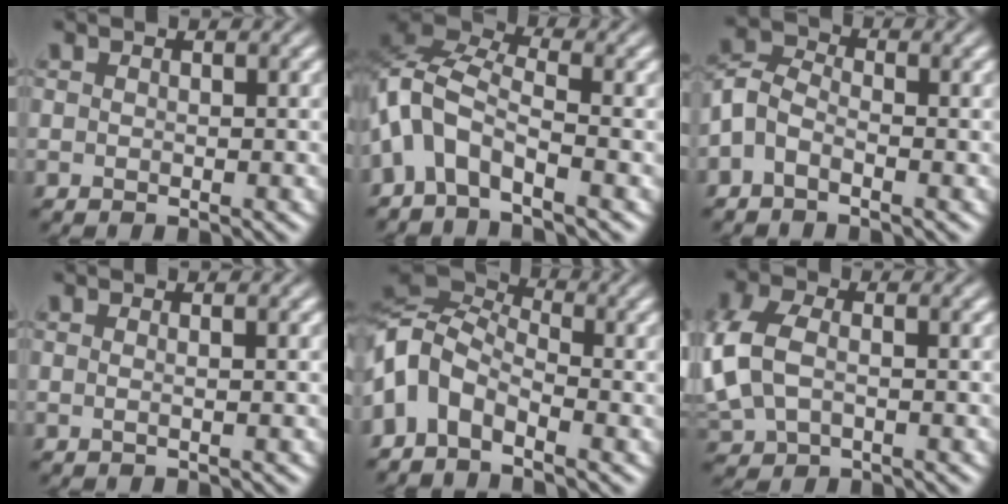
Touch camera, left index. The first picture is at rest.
{"total": 5.7, "force": [-2.9, 2.6, 4.1], "torque": [-0.085, 0.010, -0.072]}
{"total": 3.1, "force": [-1.4, 1.8, 2.1], "torque": [-0.050, 0.007, -0.041]}
{"total": 0.9, "force": [0.1, 0.4, 0.8], "torque": [-0.011, -0.002, -0.007]}
{"total": 6.1, "force": [-2.0, 3.7, 4.4], "torque": [-0.089, 0.015, -0.067]}
{"total": 5.8, "force": [-0.2, 3.9, 4.3], "torque": [-0.118, 0.001, -0.011]}